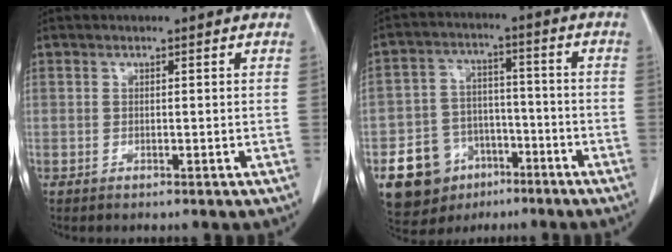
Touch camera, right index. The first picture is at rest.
{"total": 10.9, "force": [-5.4, 8.7, 3.6], "torque": [-0.071, 0.027, -0.081]}